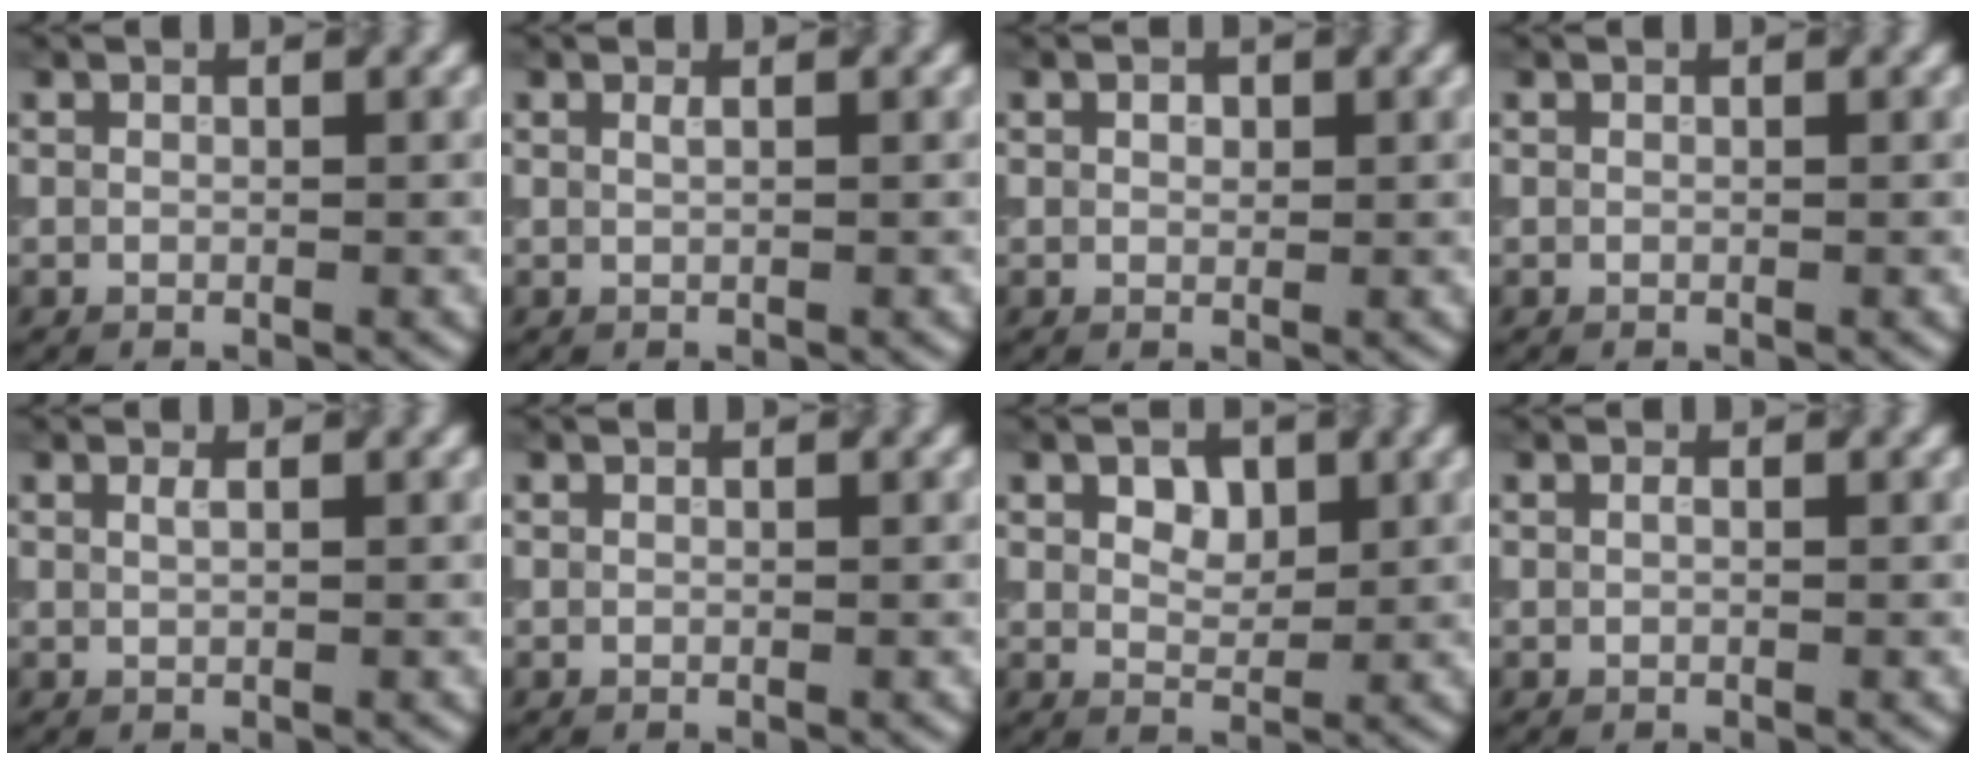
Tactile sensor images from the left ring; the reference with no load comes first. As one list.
[{"total": 0.6, "force": [0.3, 0.2, 0.5], "torque": [-0.005, 0.001, 0.004]}, {"total": 0.8, "force": [0.3, 0.6, 0.5], "torque": [-0.010, -0.001, 0.004]}, {"total": 0.0}, {"total": 0.7, "force": [0.3, 0.3, 0.6], "torque": [-0.008, 0.002, 0.004]}, {"total": 0.0}, {"total": 2.5, "force": [1.0, 1.6, 1.6], "torque": [-0.028, 0.002, 0.017]}, {"total": 0.0}]